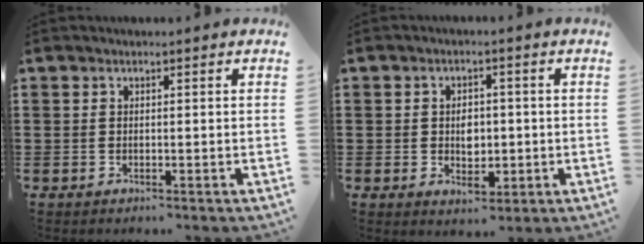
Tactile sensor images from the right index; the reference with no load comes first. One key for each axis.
{"total": 3.9, "fx": -0.3, "fy": 2.7, "fz": 2.7, "tx": -0.041, "ty": 0.000, "tz": -0.010}